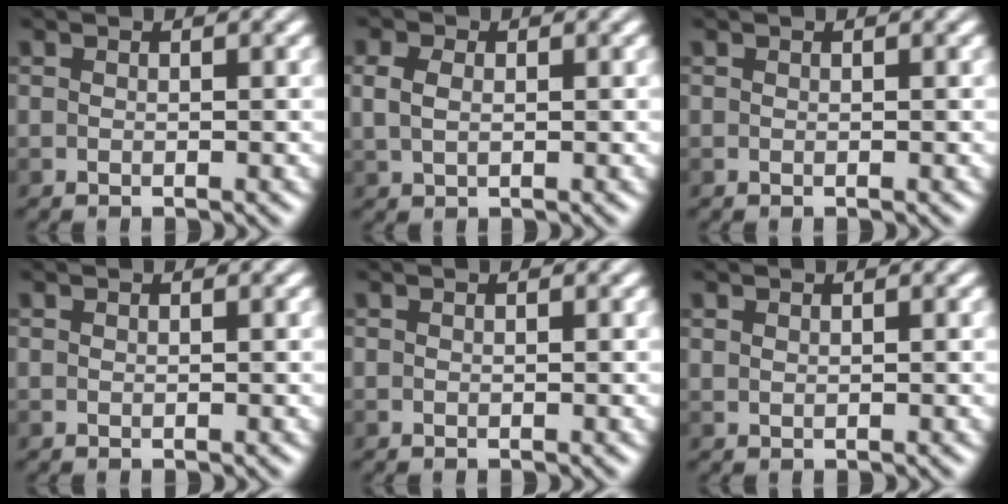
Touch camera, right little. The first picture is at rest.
{"total": 2.4, "force": [0.5, 1.6, 1.6], "torque": [-0.044, 0.003, 0.009]}
{"total": 0.0}
{"total": 0.0}
{"total": 0.0}
{"total": 0.5, "force": [0.4, 0.3, 0.2], "torque": [-0.007, -0.001, 0.012]}